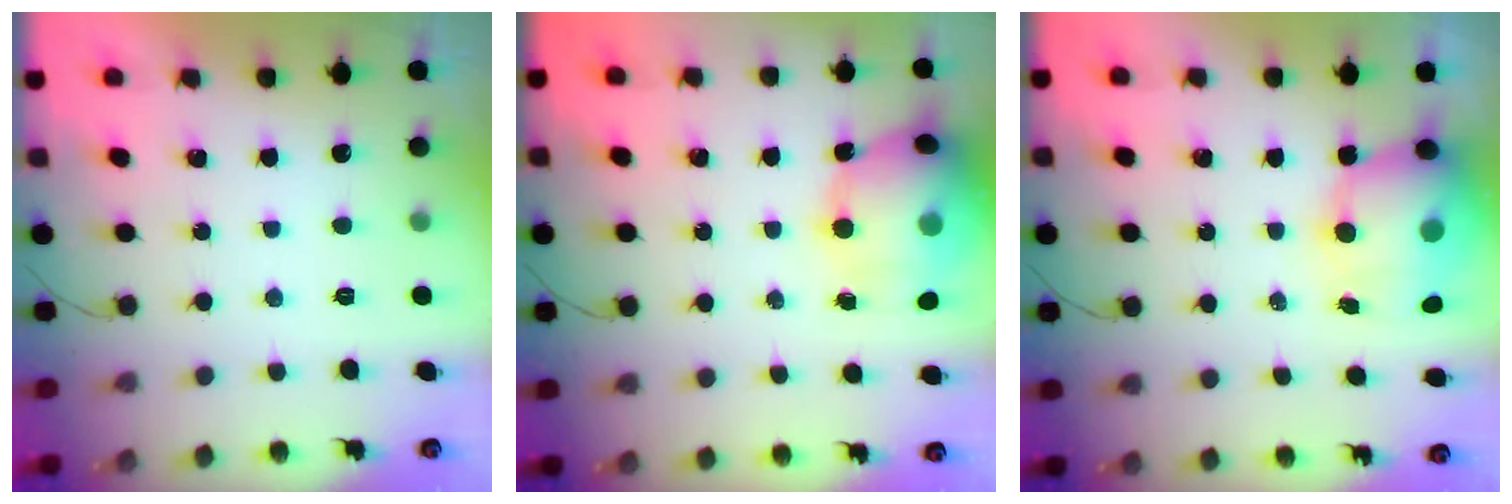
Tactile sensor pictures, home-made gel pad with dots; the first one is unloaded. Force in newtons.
{"total": 16.8, "press": 16.6, "slide": 2.3}
{"total": 14.5, "press": 14.1, "slide": 3.4}